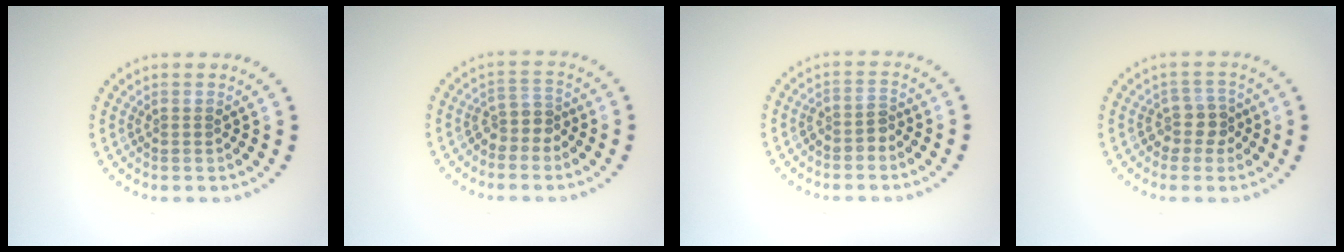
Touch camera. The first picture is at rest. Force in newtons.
{"total": 2.3, "press": 1.7, "slide": 1.5}
{"total": 1.5, "press": 1.2, "slide": 0.8}
{"total": 2.3, "press": 1.8, "slide": 1.4}